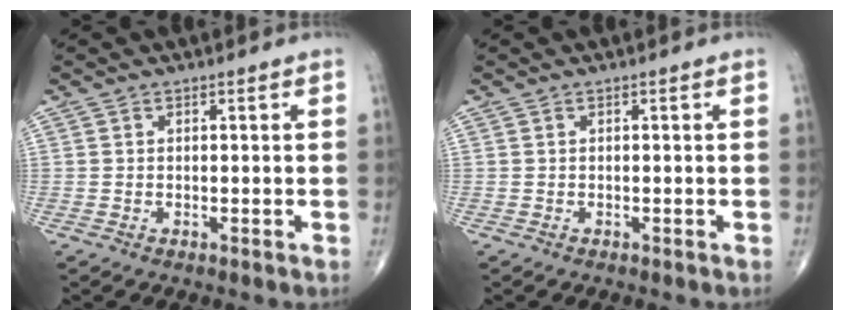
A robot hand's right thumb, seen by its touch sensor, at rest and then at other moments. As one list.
[{"total": 0.0}]